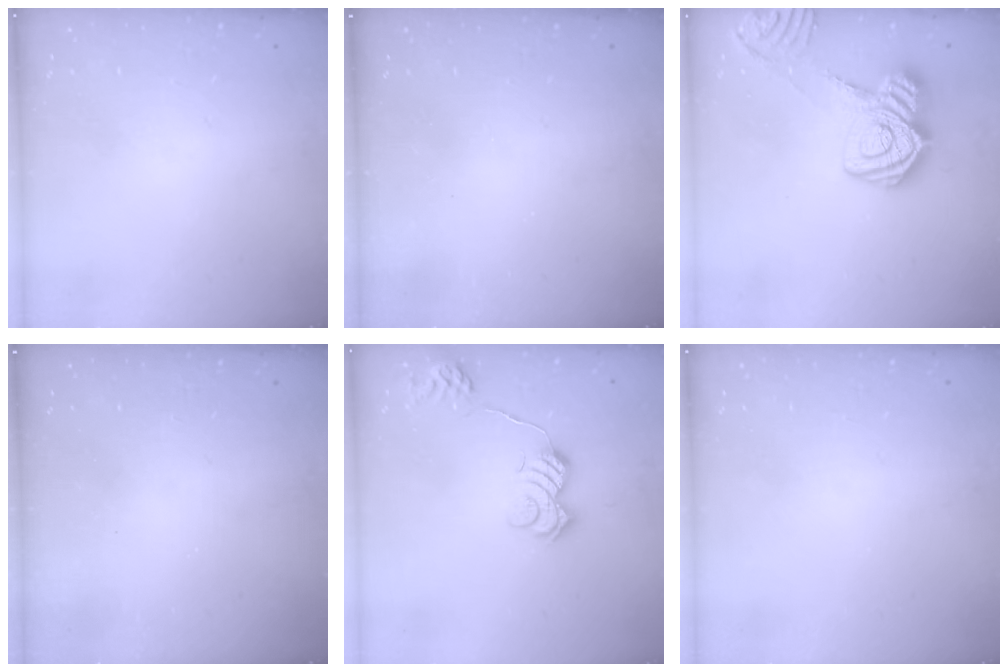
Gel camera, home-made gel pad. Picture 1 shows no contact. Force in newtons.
{"total": 2.6, "press": 2.5, "slide": 0.9}
{"total": 17.8, "press": 17.8, "slide": 1.2}
{"total": 2.5, "press": 2.4, "slide": 0.8}
{"total": 13.0, "press": 13.0, "slide": 0.4}
{"total": 0.0}